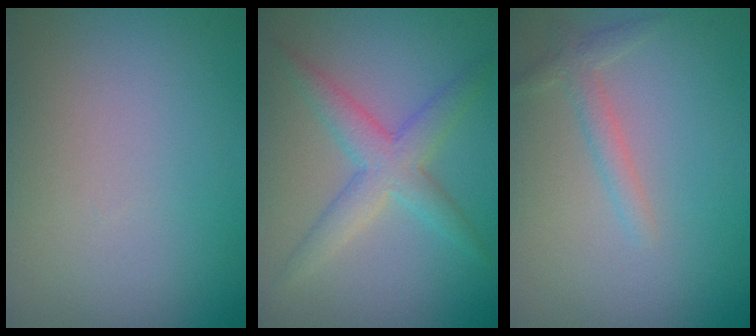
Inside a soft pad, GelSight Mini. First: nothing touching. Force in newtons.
{"total": 3.8, "press": 3.8, "slide": 0.1}
{"total": 1.6, "press": 1.6, "slide": 0.1}